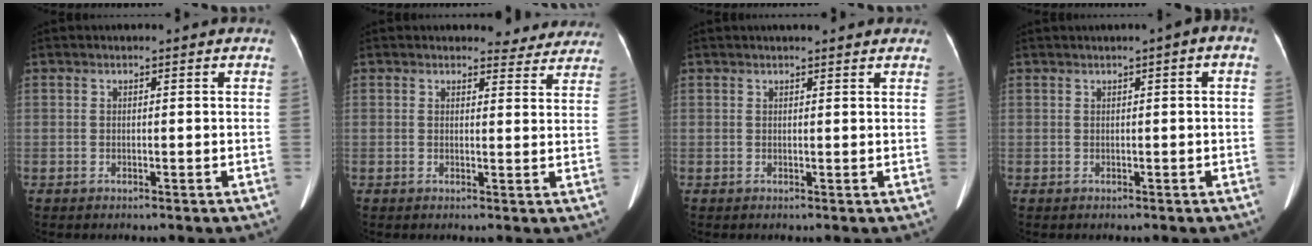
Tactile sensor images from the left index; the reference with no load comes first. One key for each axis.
{"total": 5.3, "fx": 5.0, "fy": 1.8, "fz": 0.1, "tx": 0.019, "ty": -0.011, "tz": 0.037}
{"total": 6.4, "fx": 5.5, "fy": 1.3, "fz": 2.9, "tx": -0.035, "ty": 0.023, "tz": 0.064}
{"total": 1.8, "fx": 0.4, "fy": 0.2, "fz": 1.8, "tx": -0.024, "ty": 0.009, "tz": 0.003}